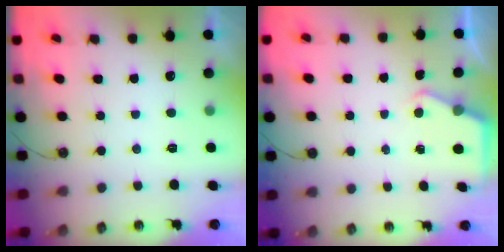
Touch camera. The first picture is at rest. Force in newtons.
{"total": 3.2, "press": 3.2, "slide": 0.5}